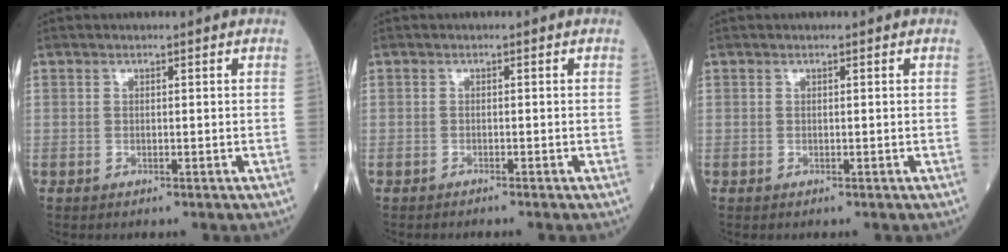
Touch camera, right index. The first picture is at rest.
{"total": 0.6, "force": [-0.5, -0.2, 0.2], "torque": [-0.002, 0.002, -0.011]}
{"total": 0.0}